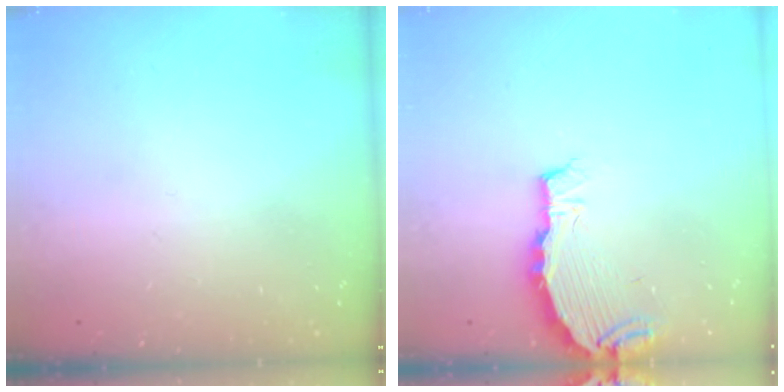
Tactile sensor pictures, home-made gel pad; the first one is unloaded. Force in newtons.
{"total": 4.5, "press": 4.5, "slide": 0.4}